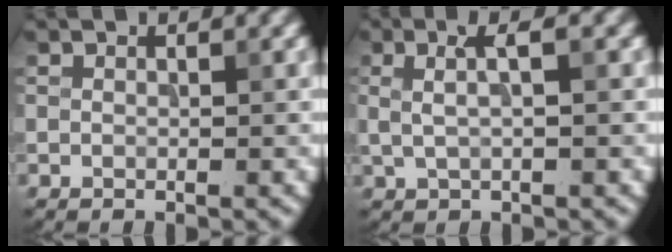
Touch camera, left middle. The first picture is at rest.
{"total": 2.7, "force": [0.7, 0.7, 2.5], "torque": [-0.045, 0.006, 0.011]}